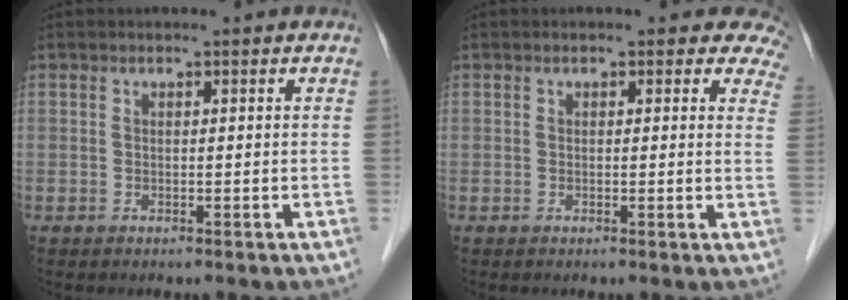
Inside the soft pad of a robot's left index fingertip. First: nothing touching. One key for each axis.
{"total": 5.1, "fx": 4.3, "fy": 2.3, "fz": 1.4, "tx": 0.019, "ty": -0.010, "tz": 0.016}